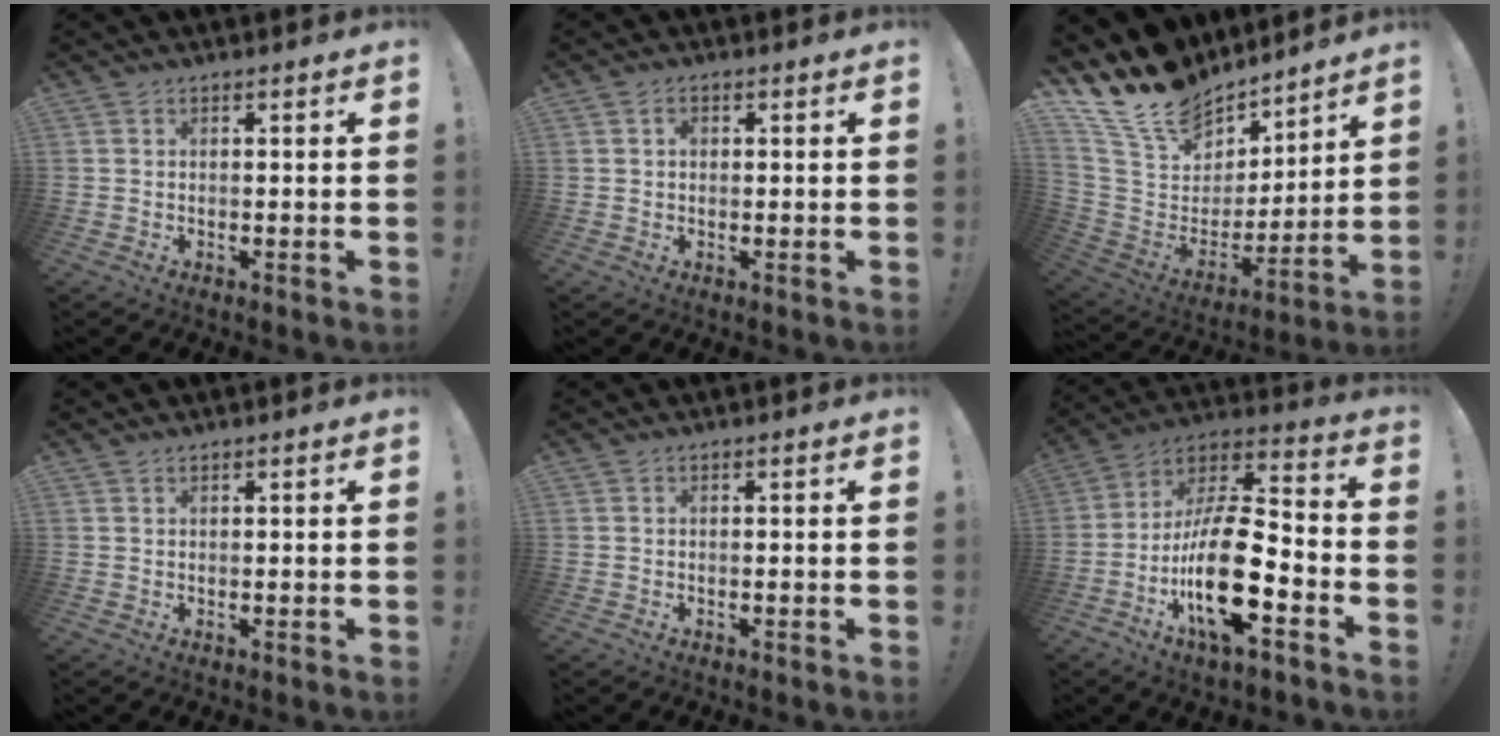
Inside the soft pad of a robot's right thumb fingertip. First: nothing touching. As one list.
[{"total": 1.1, "force": [0.2, 1.0, 0.4], "torque": [-0.001, 0.001, 0.001]}, {"total": 18.1, "force": [13.2, 10.7, 6.3], "torque": [-0.135, -0.094, 0.262]}, {"total": 0.6, "force": [0.6, 0.2, 0.0], "torque": [-0.008, 0.003, 0.013]}, {"total": 0.0}, {"total": 22.4, "force": [-7.2, 8.4, 19.5], "torque": [-0.367, 0.035, -0.118]}]